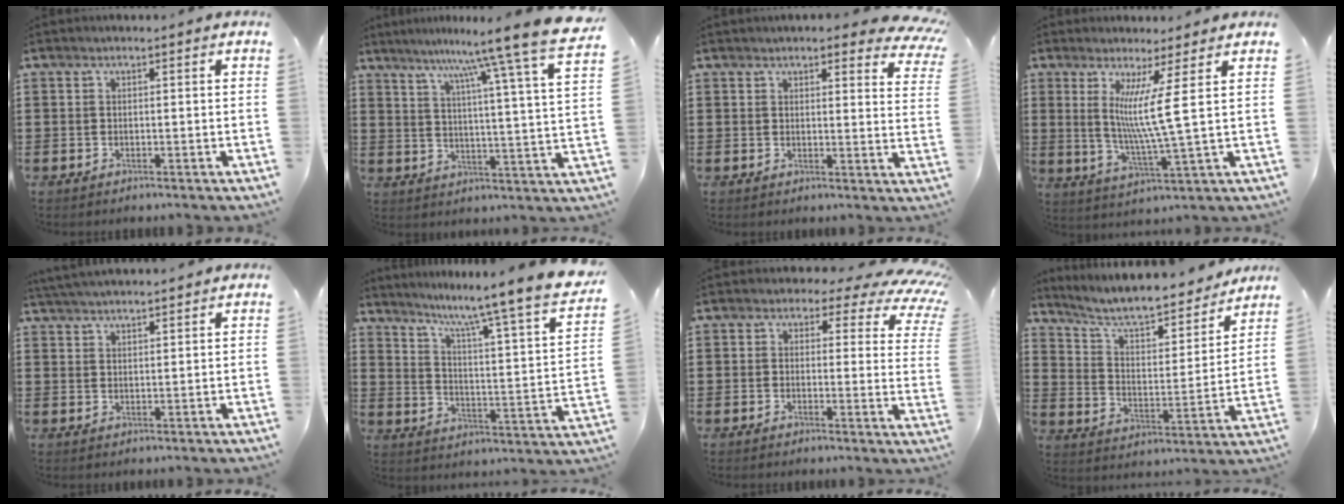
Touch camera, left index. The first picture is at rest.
{"total": 10.4, "force": [8.8, -1.9, 5.3], "torque": [-0.113, -0.065, 0.135]}
{"total": 4.5, "force": [4.0, 1.0, 1.7], "torque": [-0.031, -0.012, 0.071]}
{"total": 8.1, "force": [2.7, -1.2, 7.6], "torque": [-0.151, -0.010, 0.041]}
{"total": 3.2, "force": [3.1, -0.2, 0.6], "torque": [-0.020, -0.005, 0.059]}
{"total": 8.0, "force": [6.2, -0.9, 4.9], "torque": [-0.103, -0.064, 0.086]}
{"total": 4.1, "force": [2.7, 2.2, 2.1], "torque": [-0.041, -0.014, 0.041]}
{"total": 7.6, "force": [6.7, 1.0, 3.3], "torque": [-0.092, -0.049, 0.111]}